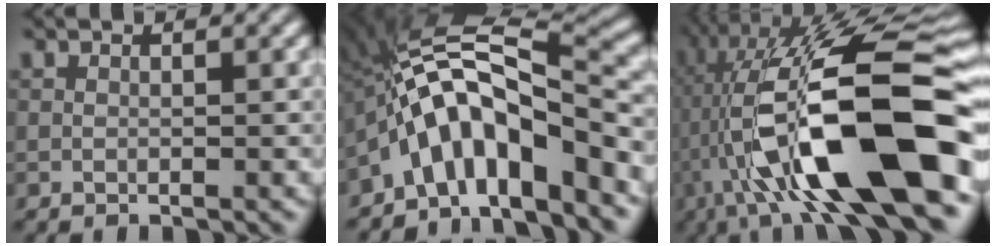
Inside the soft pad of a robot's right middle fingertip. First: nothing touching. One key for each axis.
{"total": 11.1, "fx": -4.4, "fy": 4.2, "fz": 9.3, "tx": -0.140, "ty": 0.027, "tz": -0.075}
{"total": 16.9, "fx": -3.0, "fy": 4.6, "fz": 16.0, "tx": -0.271, "ty": 0.046, "tz": -0.042}